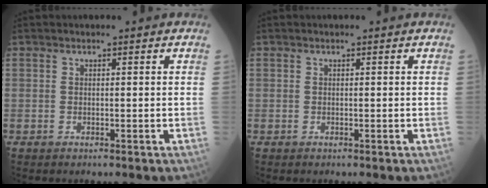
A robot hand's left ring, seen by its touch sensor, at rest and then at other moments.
{"total": 0.0}